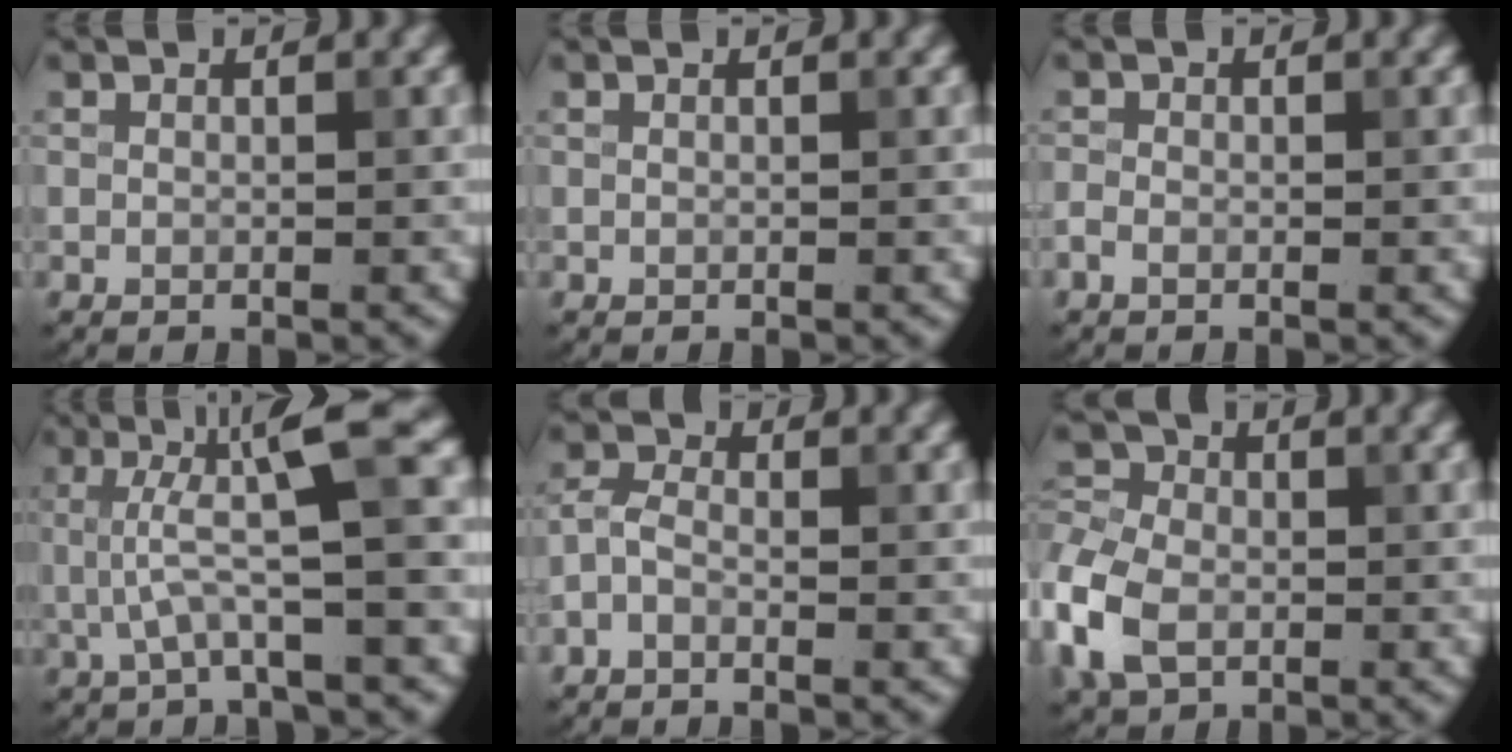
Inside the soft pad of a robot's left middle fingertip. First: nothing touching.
{"total": 0.0}
{"total": 0.9, "force": [-0.5, 0.6, 0.5], "torque": [-0.010, 0.001, -0.013]}
{"total": 5.5, "force": [0.8, 0.6, 5.4], "torque": [-0.105, 0.006, 0.014]}
{"total": 1.8, "force": [-1.0, 0.9, 1.2], "torque": [-0.029, 0.003, -0.029]}
{"total": 6.9, "force": [-1.9, 5.0, 4.3], "torque": [-0.109, -0.001, -0.051]}